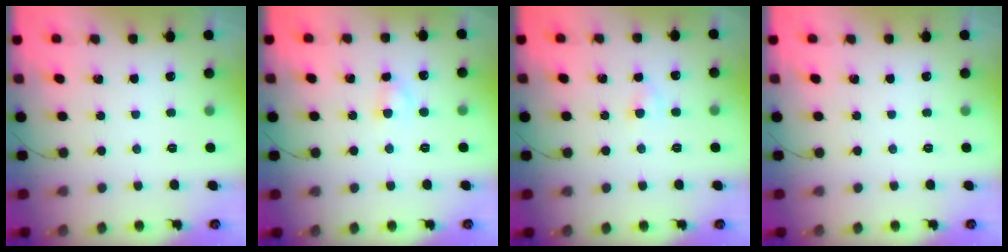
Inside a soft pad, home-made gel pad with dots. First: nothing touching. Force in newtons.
{"total": 2.6, "press": 2.3, "slide": 1.2}
{"total": 2.8, "press": 2.6, "slide": 1.0}
{"total": 0.0}